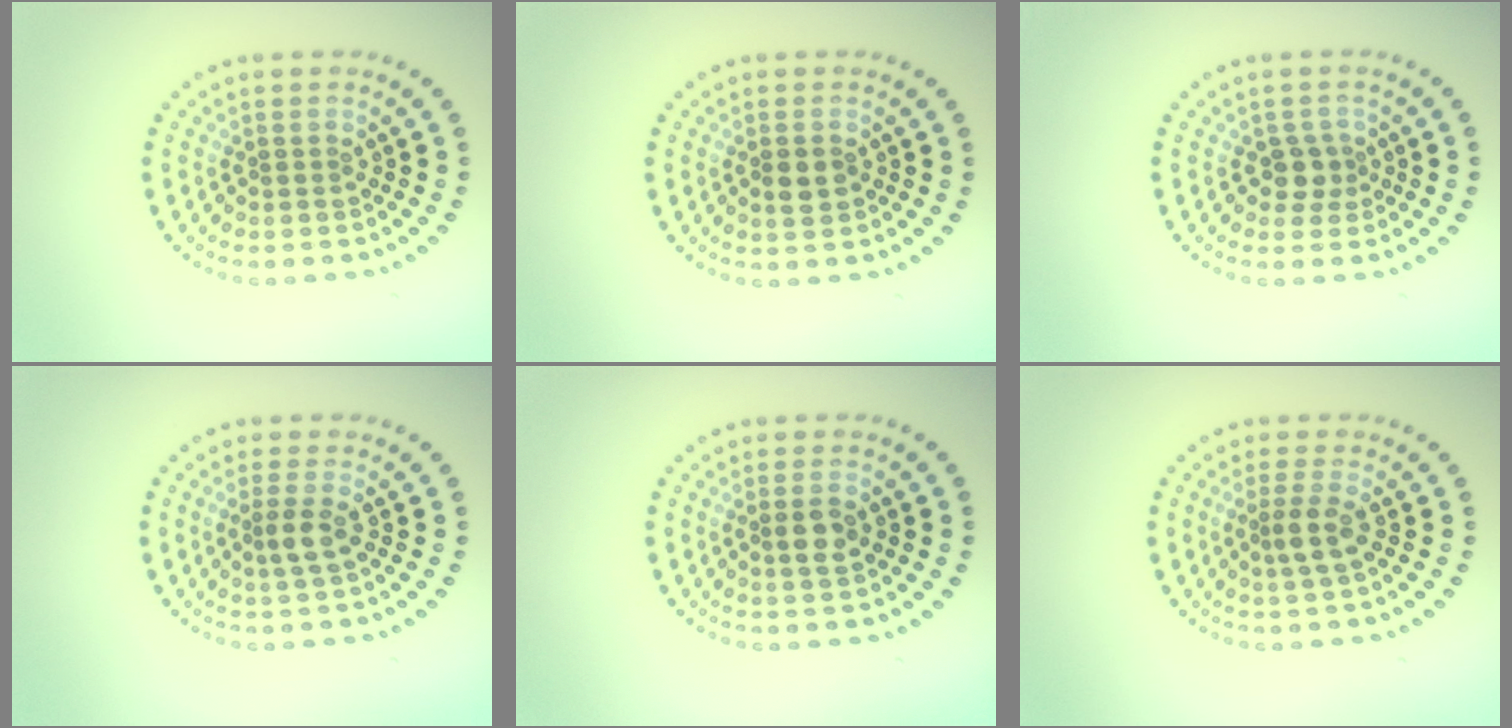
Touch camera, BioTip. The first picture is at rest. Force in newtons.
{"total": 1.8, "press": 1.8, "slide": 0.3}
{"total": 1.9, "press": 1.6, "slide": 1.0}
{"total": 1.8, "press": 1.5, "slide": 1.0}
{"total": 1.9, "press": 1.8, "slide": 0.5}
{"total": 2.2, "press": 1.8, "slide": 1.2}